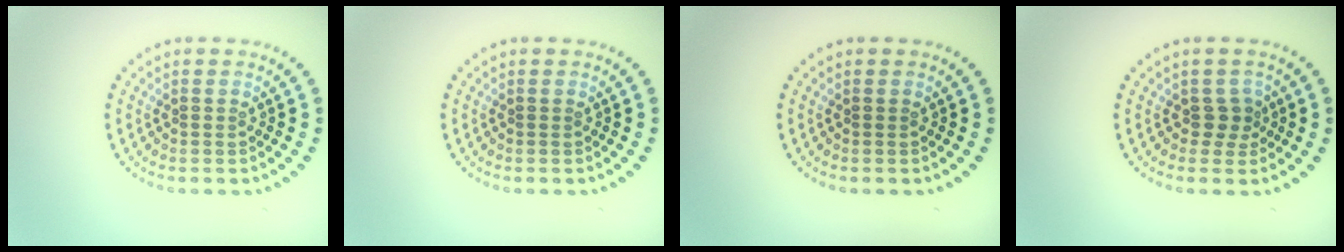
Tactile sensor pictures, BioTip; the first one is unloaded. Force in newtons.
{"total": 0.0}
{"total": 0.0}
{"total": 1.6, "press": 1.3, "slide": 1.0}